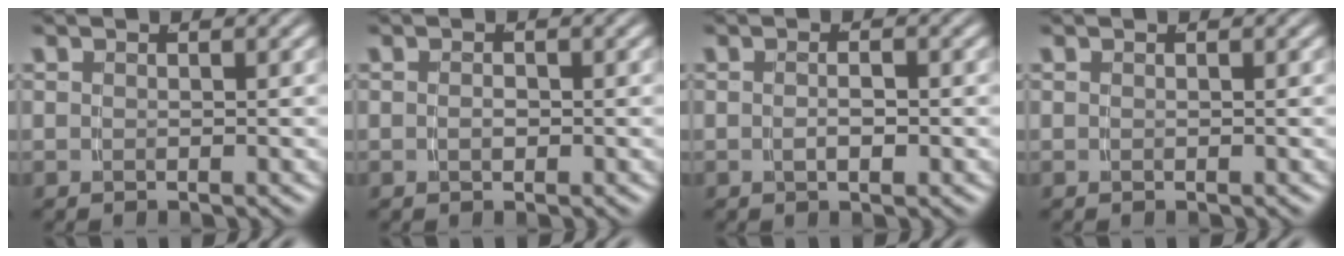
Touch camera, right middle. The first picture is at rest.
{"total": 0.7, "force": [-0.3, 0.4, 0.5], "torque": [-0.018, -0.007, -0.004]}
{"total": 1.5, "force": [-0.6, 0.1, 1.3], "torque": [-0.017, -0.004, -0.008]}
{"total": 0.0}